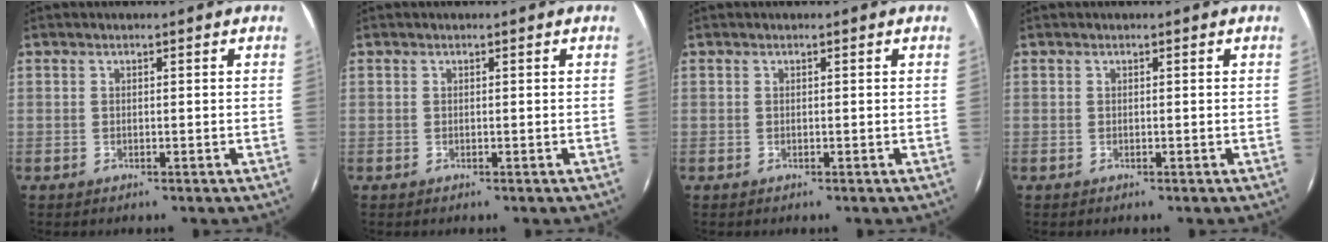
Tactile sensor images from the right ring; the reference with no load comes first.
{"total": 0.0}
{"total": 0.0}
{"total": 0.0}